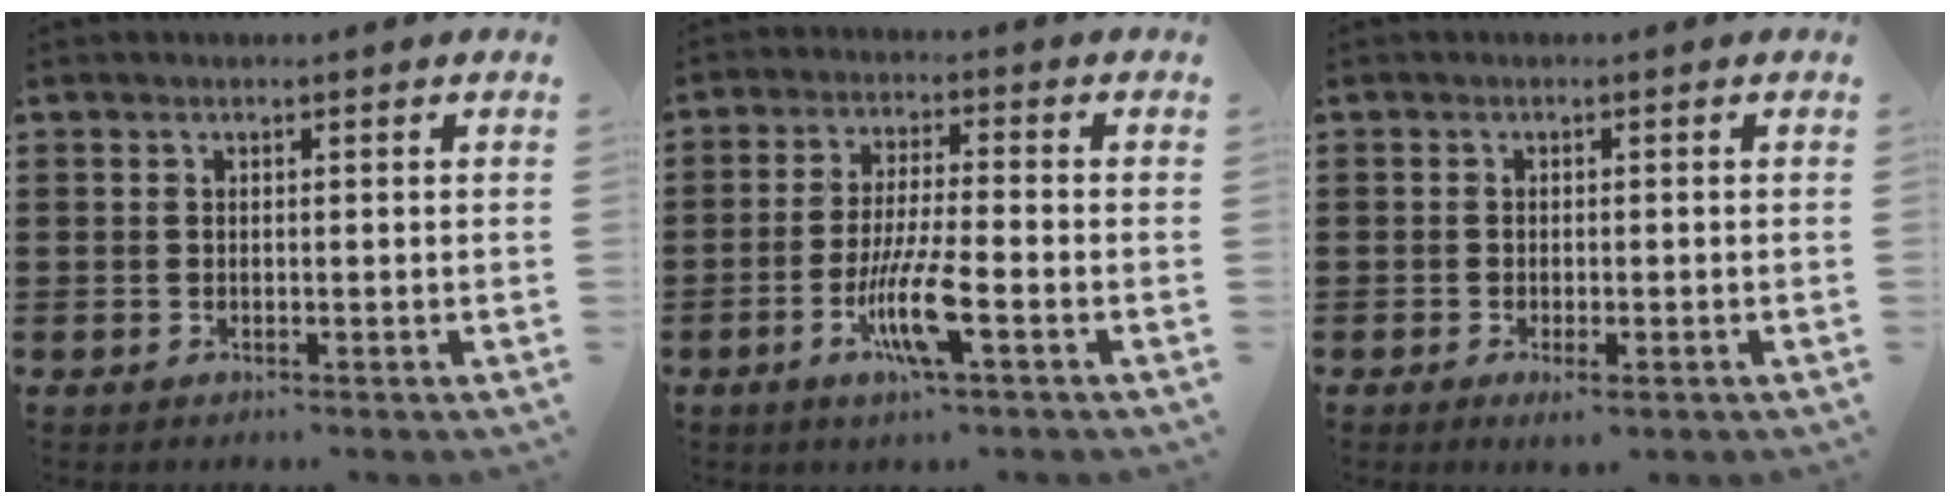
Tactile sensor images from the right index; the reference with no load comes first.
{"total": 8.1, "force": [-3.2, 1.0, 7.4], "torque": [-0.145, -0.012, -0.061]}
{"total": 1.0, "force": [-0.8, 0.1, 0.6], "torque": [-0.013, -0.004, -0.014]}